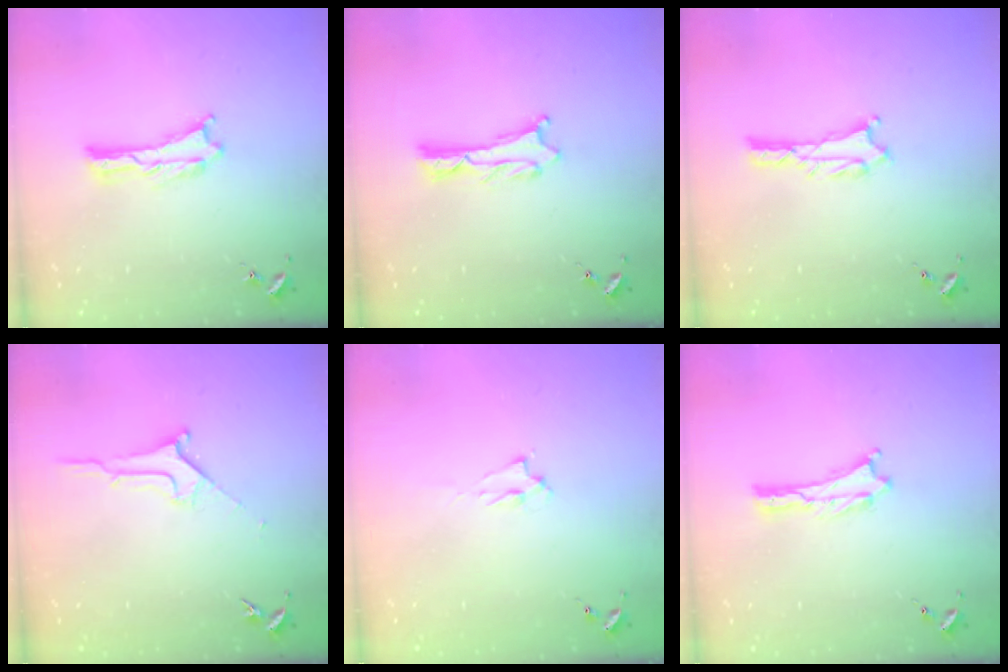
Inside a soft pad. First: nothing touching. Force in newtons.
{"total": 1.2, "press": 1.2, "slide": 0.0}
{"total": 1.3, "press": 1.3, "slide": 0.3}
{"total": 1.8, "press": 1.7, "slide": 0.2}
{"total": 1.4, "press": 1.3, "slide": 0.3}
{"total": 0.0}